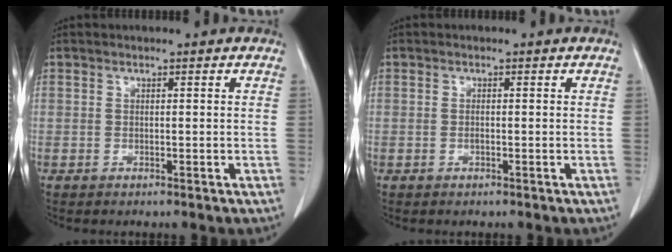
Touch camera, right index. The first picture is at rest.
{"total": 0.6, "force": [-0.2, 0.1, 0.6], "torque": [-0.015, 0.001, -0.001]}